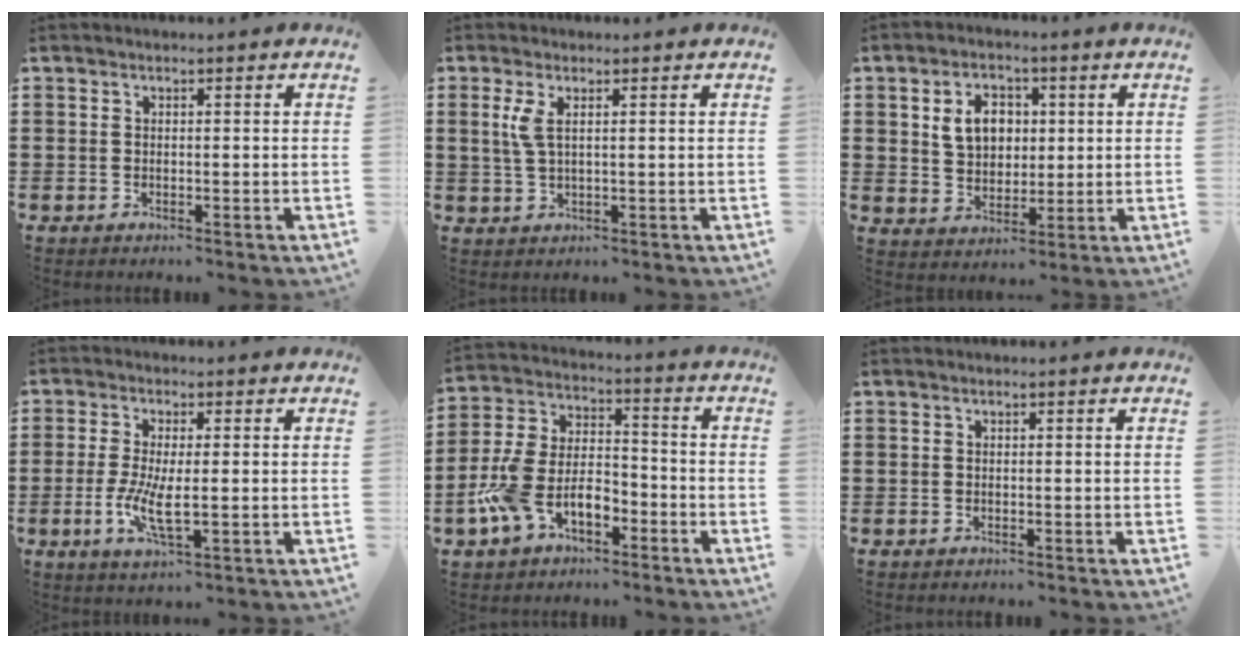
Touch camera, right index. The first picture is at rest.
{"total": 2.9, "force": [1.0, 0.9, 2.6], "torque": [-0.062, 0.002, 0.014]}
{"total": 6.3, "force": [1.6, 4.9, 3.6], "torque": [-0.081, 0.014, 0.025]}
{"total": 6.2, "force": [-0.9, 1.9, 5.8], "torque": [-0.122, -0.005, -0.020]}
{"total": 8.3, "force": [-3.9, 4.7, 5.6], "torque": [-0.141, 0.002, -0.079]}
{"total": 0.0}